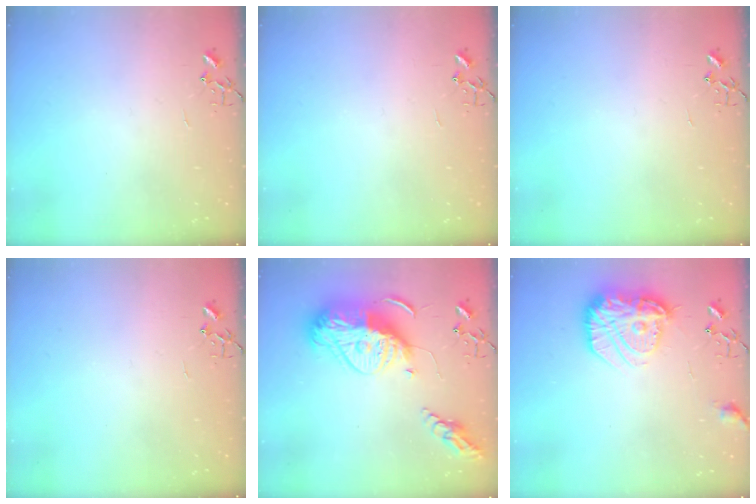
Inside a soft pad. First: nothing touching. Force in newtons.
{"total": 0.0}
{"total": 0.0}
{"total": 0.0}
{"total": 20.4, "press": 20.4, "slide": 1.7}
{"total": 18.5, "press": 18.5, "slide": 1.4}